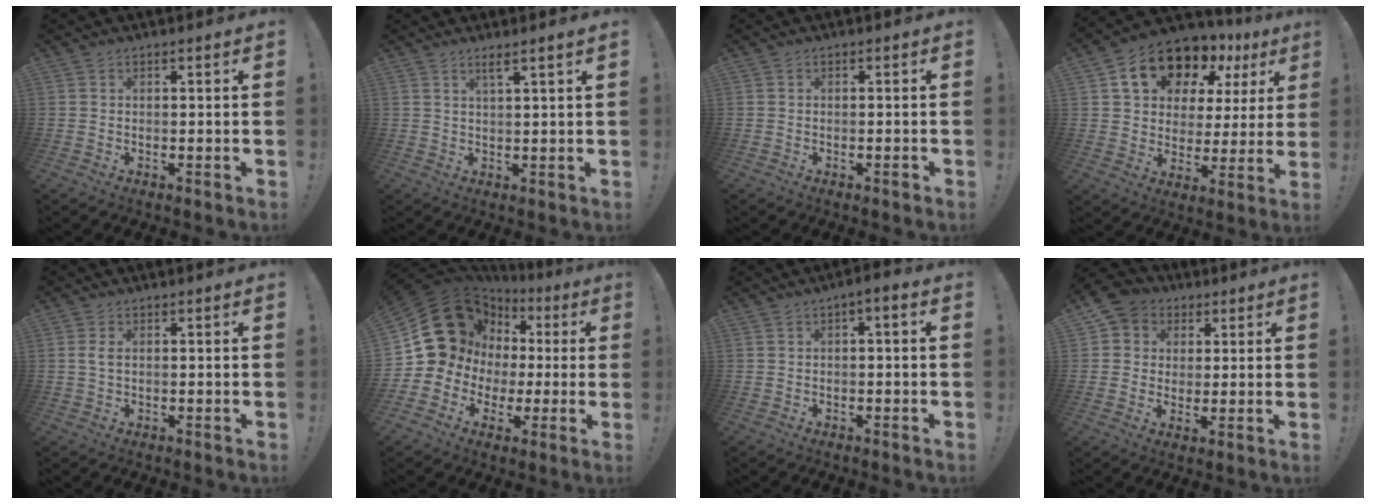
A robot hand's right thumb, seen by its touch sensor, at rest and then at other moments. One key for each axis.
{"total": 3.2, "fx": 1.9, "fy": -0.3, "fz": 2.5, "tx": -0.036, "ty": -0.010, "tz": 0.028}
{"total": 0.9, "fx": -0.7, "fy": -0.1, "fz": 0.6, "tx": -0.007, "ty": 0.001, "tz": -0.012}
{"total": 16.2, "fx": 10.5, "fy": 9.8, "fz": 7.6, "tx": -0.112, "ty": -0.070, "tz": 0.196}
{"total": 2.2, "fx": 0.6, "fy": 1.3, "fz": 1.8, "tx": -0.034, "ty": 0.004, "tz": 0.010}
{"total": 17.6, "fx": 6.1, "fy": 15.1, "fz": 6.7, "tx": -0.085, "ty": -0.042, "tz": 0.151}
{"total": 2.6, "fx": -1.0, "fy": 0.7, "fz": 2.3, "tx": -0.031, "ty": 0.009, "tz": -0.020}
{"total": 7.2, "fx": 2.2, "fy": 6.7, "fz": 1.7, "tx": -0.015, "ty": -0.008, "tz": 0.046}